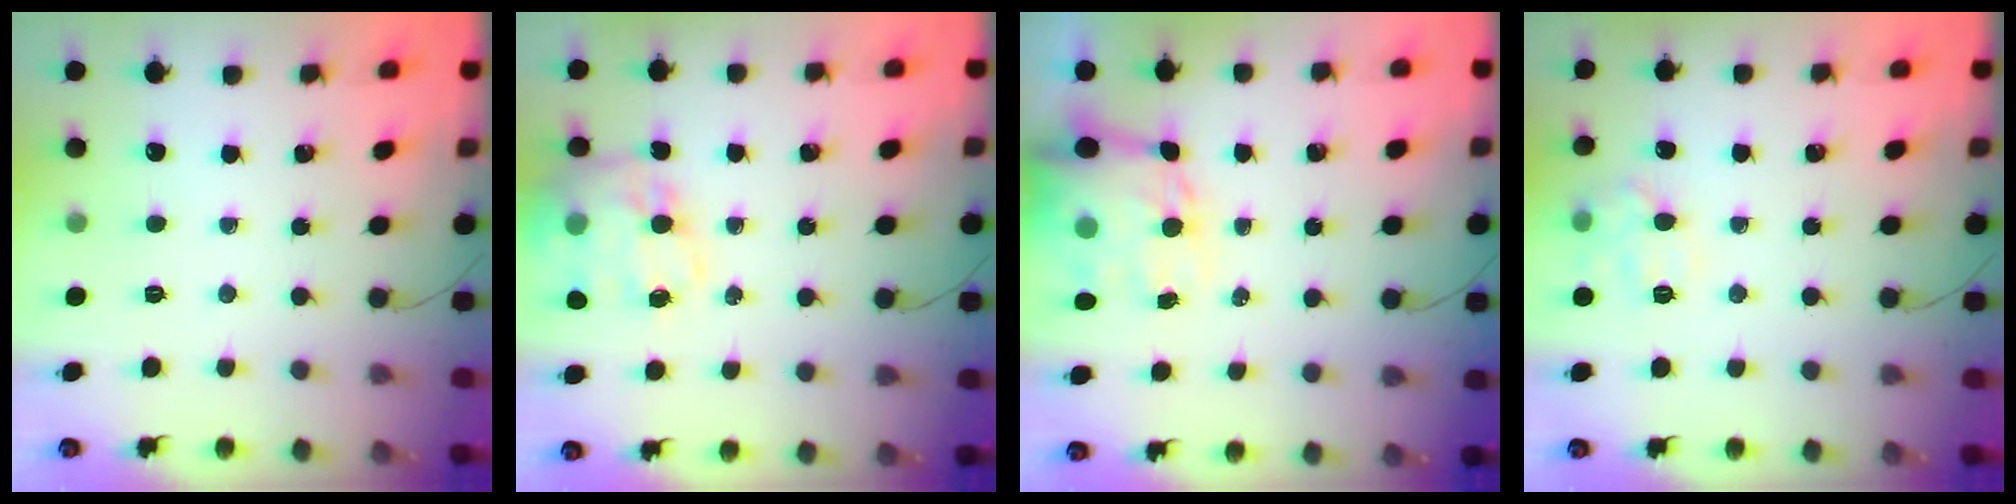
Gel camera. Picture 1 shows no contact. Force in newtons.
{"total": 16.8, "press": 16.4, "slide": 3.8}
{"total": 13.6, "press": 13.2, "slide": 3.4}
{"total": 10.2, "press": 10.1, "slide": 0.8}